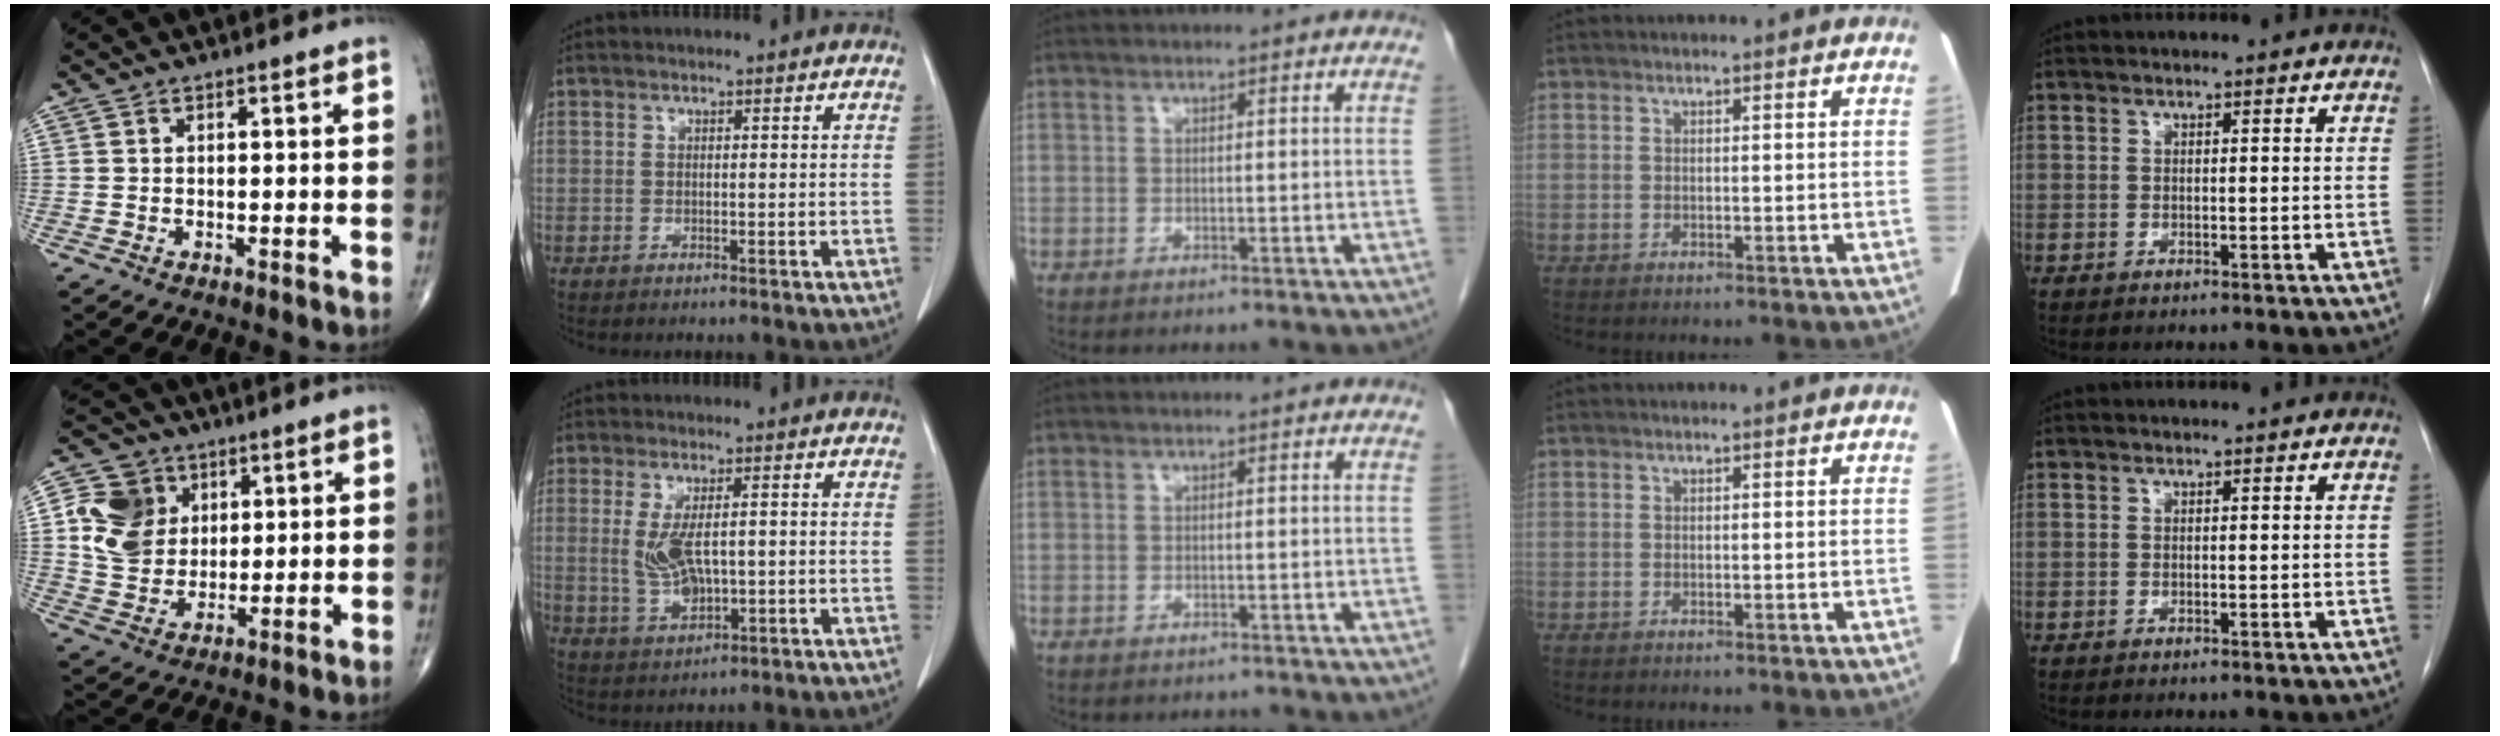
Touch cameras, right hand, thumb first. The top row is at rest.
{"thumb": {"total": 11.2, "force": [3.2, 9.5, 5.1], "torque": [-0.061, -0.007, 0.063]}, "index": {"total": 6.2, "force": [0.0, 2.3, 5.7], "torque": [-0.121, -0.001, 0.009]}, "middle": {"total": 3.1, "force": [-2.8, 1.1, 0.9], "torque": [-0.009, -0.004, -0.033]}}